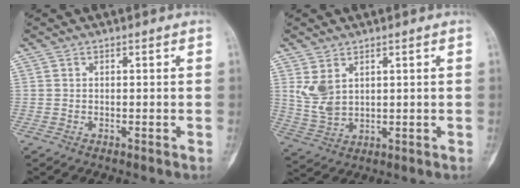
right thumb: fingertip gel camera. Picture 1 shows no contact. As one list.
[{"total": 6.1, "force": [2.5, 3.7, 4.1], "torque": [-0.080, -0.011, 0.065]}]